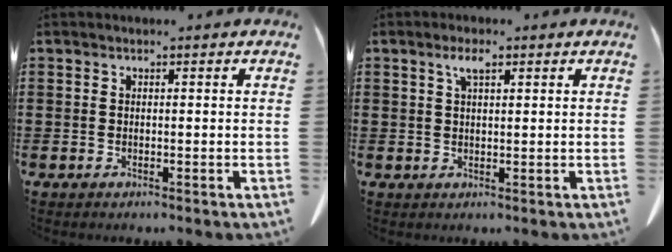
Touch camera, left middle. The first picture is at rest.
{"total": 2.7, "force": [1.5, 0.8, 2.2], "torque": [-0.048, 0.004, 0.026]}